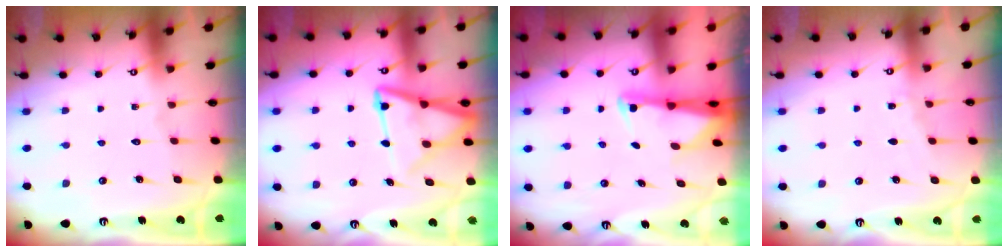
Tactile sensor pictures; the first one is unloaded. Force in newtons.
{"total": 11.8, "press": 11.7, "slide": 1.2}
{"total": 2.6, "press": 2.6, "slide": 0.5}
{"total": 2.9, "press": 2.9, "slide": 0.4}